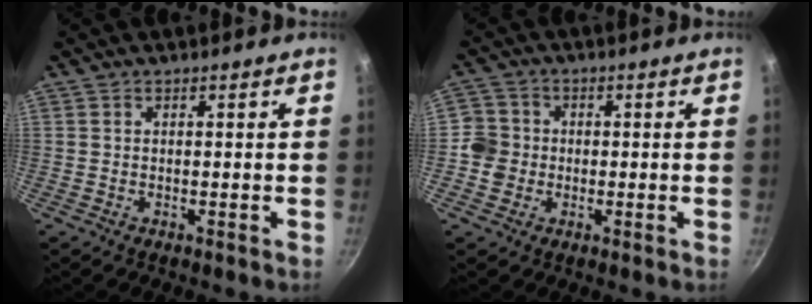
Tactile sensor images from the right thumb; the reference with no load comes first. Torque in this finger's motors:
{"motor_torque": [-0.05, -0.05, 0.30, 0.13, -0.01]}